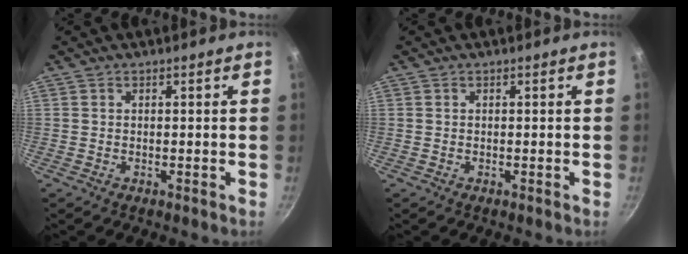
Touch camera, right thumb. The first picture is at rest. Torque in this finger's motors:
{"motor_torque": [-0.15, 0.15, -0.19, 0.19, 0.00]}